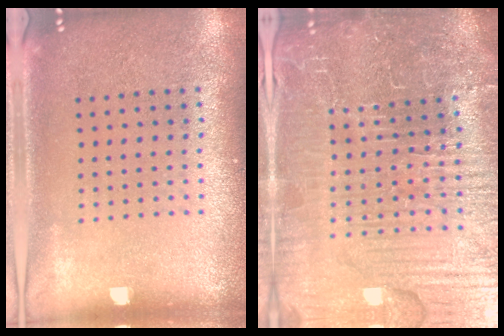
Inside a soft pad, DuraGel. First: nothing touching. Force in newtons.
{"total": 6.4, "press": 5.8, "slide": 2.8}